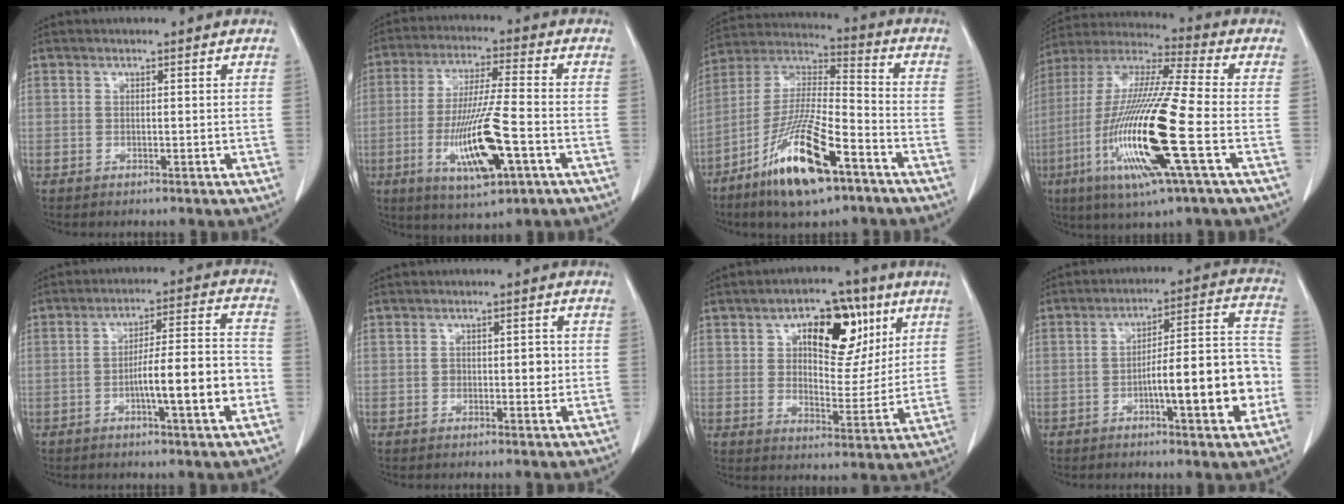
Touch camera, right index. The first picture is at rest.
{"total": 13.7, "force": [-4.5, 1.6, 12.8], "torque": [-0.250, -0.017, -0.074]}
{"total": 17.0, "force": [-9.4, 3.3, 13.8], "torque": [-0.285, -0.025, -0.169]}
{"total": 21.3, "force": [-6.1, 0.9, 20.4], "torque": [-0.440, -0.030, -0.122]}
{"total": 11.3, "force": [-3.5, 0.9, 10.8], "torque": [-0.168, 0.016, -0.052]}
{"total": 2.9, "force": [-0.2, 1.6, 2.4], "torque": [-0.031, 0.007, 0.000]}
{"total": 13.1, "force": [5.5, 6.5, 10.0], "torque": [-0.139, 0.020, 0.090]}
{"total": 14.5, "force": [-4.4, 2.4, 13.7], "torque": [-0.190, 0.029, -0.061]}